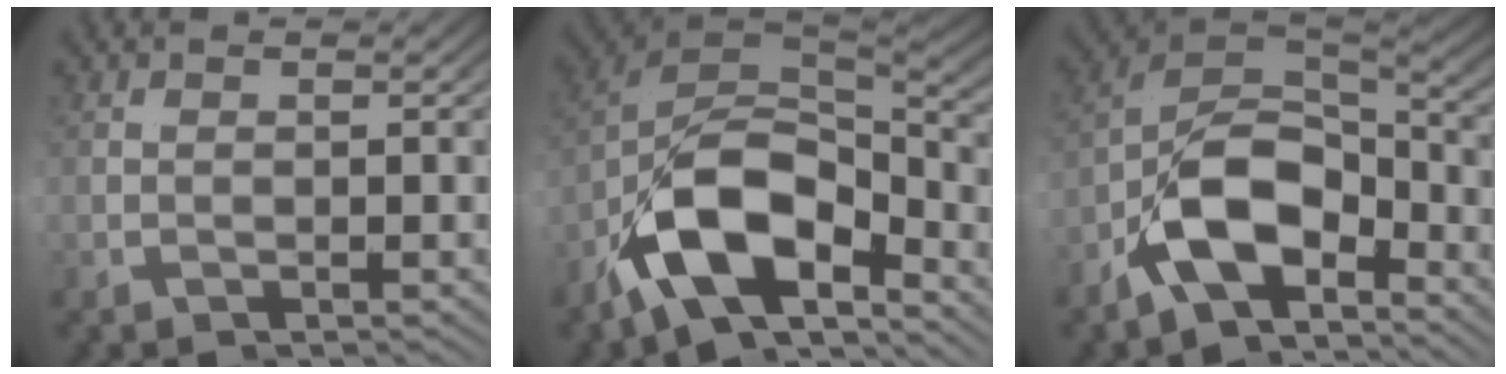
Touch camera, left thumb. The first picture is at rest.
{"total": 12.5, "force": [-3.5, 6.8, 9.9], "torque": [-0.209, -0.017, -0.048]}
{"total": 10.2, "force": [-3.7, 5.4, 7.8], "torque": [-0.178, -0.015, -0.053]}